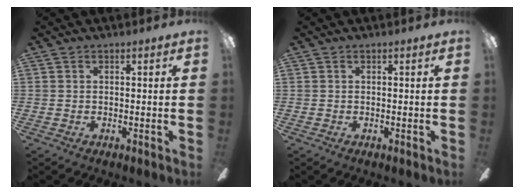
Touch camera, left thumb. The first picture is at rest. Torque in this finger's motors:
{"motor_torque": [0.00, 0.01, -0.14, -0.01, 0.00]}